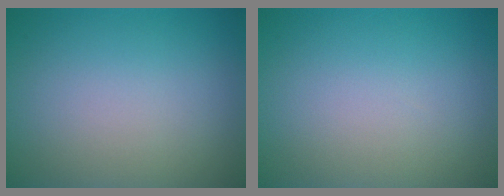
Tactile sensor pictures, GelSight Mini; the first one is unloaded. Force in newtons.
{"total": 0.0}